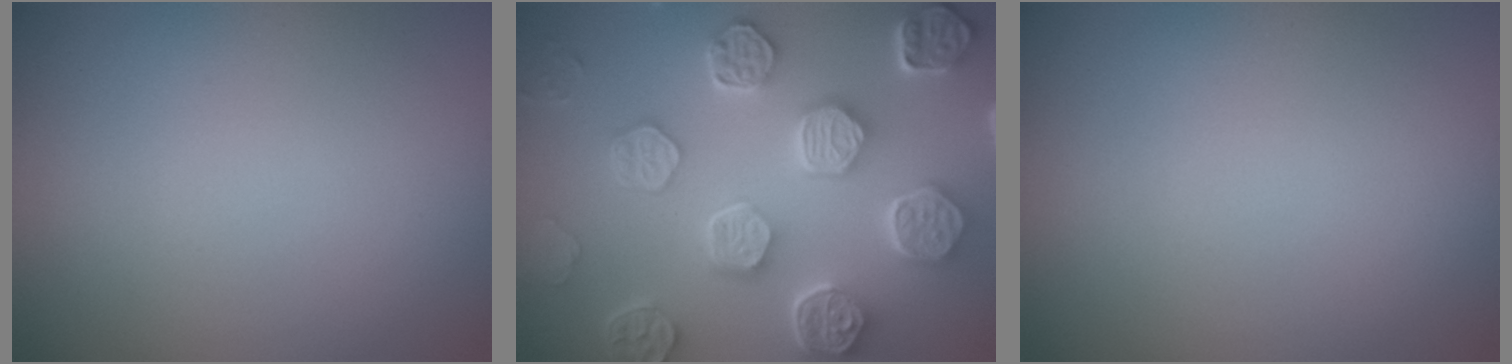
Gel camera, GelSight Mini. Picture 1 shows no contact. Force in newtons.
{"total": 8.5, "press": 6.5, "slide": 5.5}
{"total": 0.0}